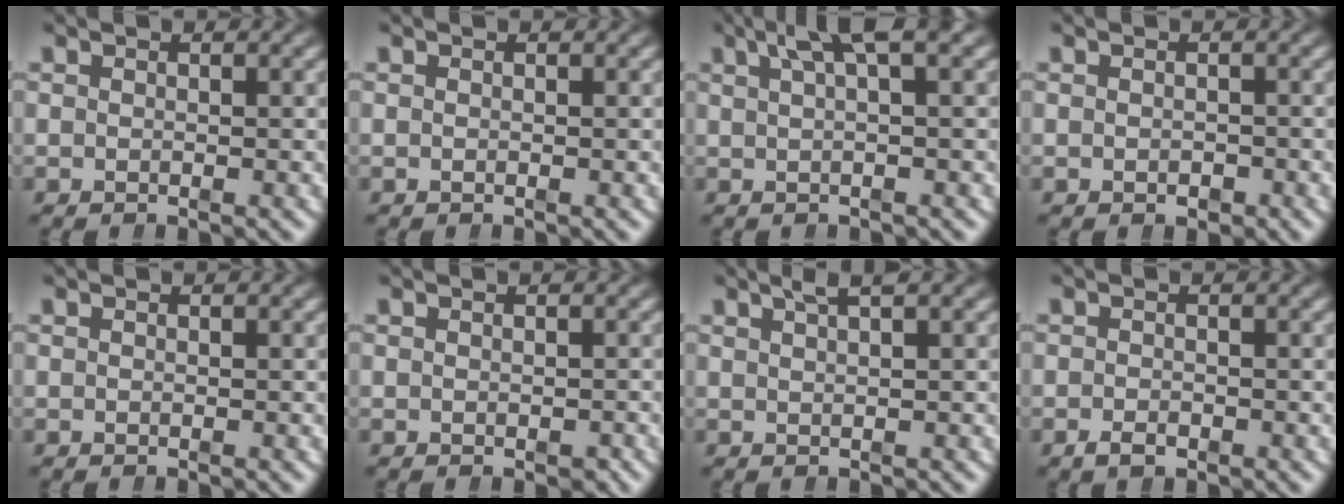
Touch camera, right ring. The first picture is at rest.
{"total": 0.0}
{"total": 4.9, "force": [2.9, 0.0, 3.9], "torque": [-0.052, 0.022, 0.043]}
{"total": 0.7, "force": [-0.6, 0.3, 0.3], "torque": [-0.005, -0.008, -0.004]}
{"total": 0.0}
{"total": 0.6, "force": [-0.4, 0.3, 0.4], "torque": [-0.005, -0.001, -0.005]}
{"total": 2.6, "force": [1.9, -0.6, 1.7], "torque": [-0.013, 0.010, 0.034]}
{"total": 1.2, "force": [-1.0, 0.2, 0.6], "torque": [-0.005, -0.010, -0.013]}